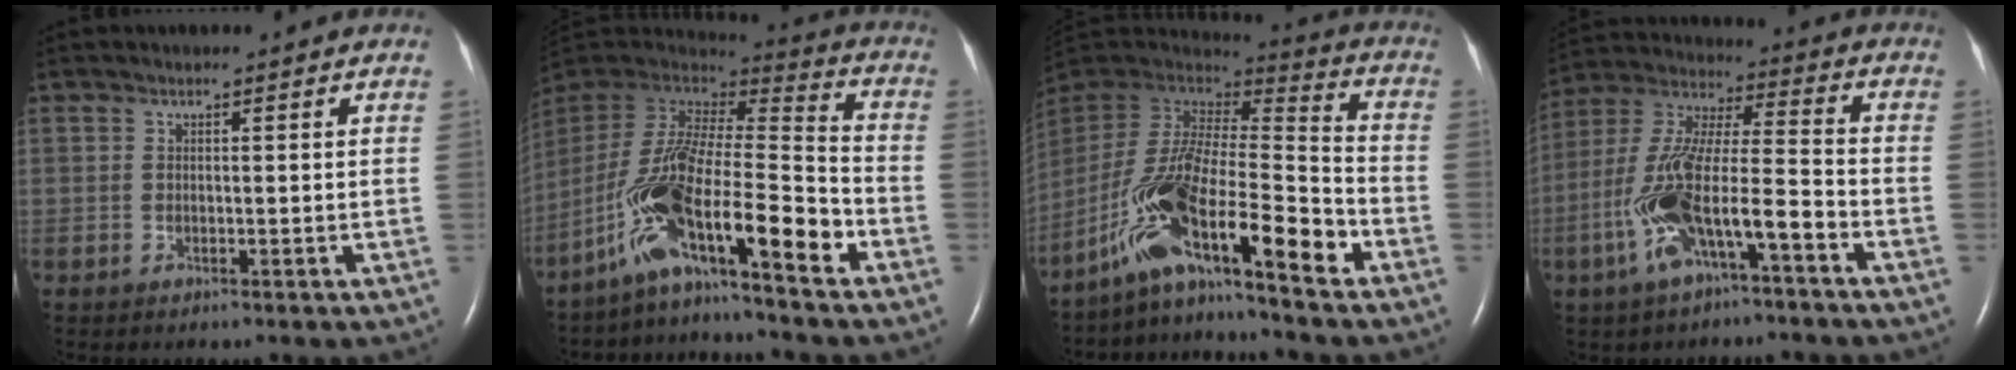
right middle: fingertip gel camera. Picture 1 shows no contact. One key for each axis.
{"total": 15.5, "fx": -9.0, "fy": 1.4, "fz": 12.6, "tx": -0.233, "ty": -0.005, "tz": -0.161}
{"total": 15.9, "fx": -9.8, "fy": 1.5, "fz": 12.4, "tx": -0.223, "ty": -0.004, "tz": -0.173}
{"total": 14.2, "fx": -6.1, "fy": 3.1, "fz": 12.4, "tx": -0.260, "ty": 0.013, "tz": -0.111}